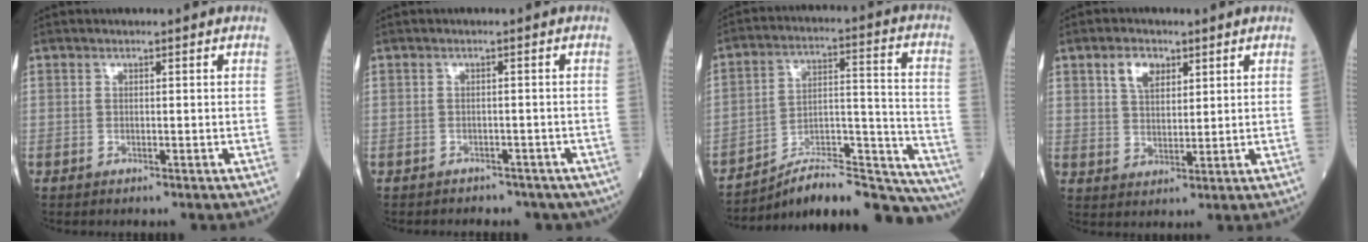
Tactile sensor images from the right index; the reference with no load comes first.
{"total": 7.3, "force": [-5.7, 4.2, 1.6], "torque": [-0.019, 0.005, -0.055]}
{"total": 23.9, "force": [-22.4, 2.0, 8.2], "torque": [-0.072, 0.035, -0.327]}
{"total": 4.8, "force": [2.5, 2.8, 3.0], "torque": [-0.056, 0.008, 0.049]}